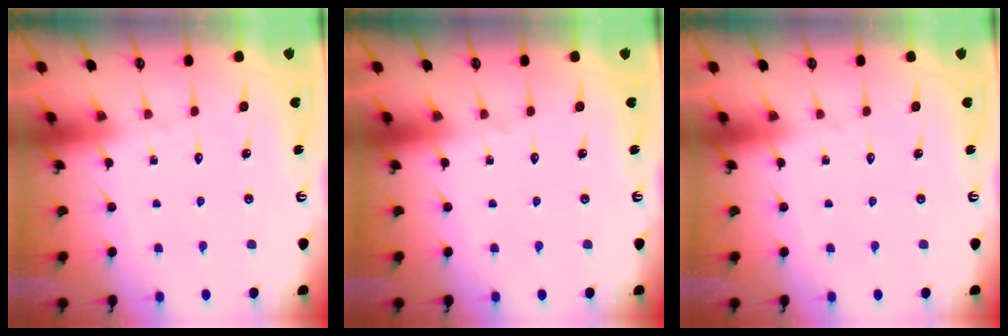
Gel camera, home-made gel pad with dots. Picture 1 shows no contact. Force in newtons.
{"total": 0.0}
{"total": 0.0}